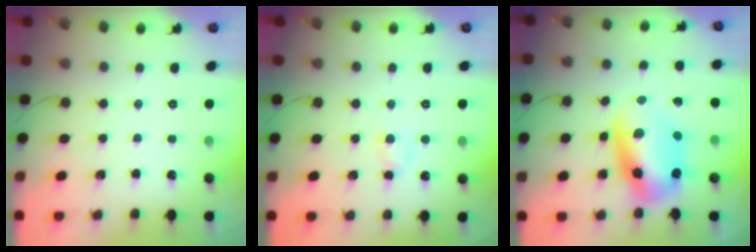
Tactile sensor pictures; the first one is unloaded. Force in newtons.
{"total": 3.5, "press": 3.3, "slide": 1.1}
{"total": 11.3, "press": 11.0, "slide": 2.7}